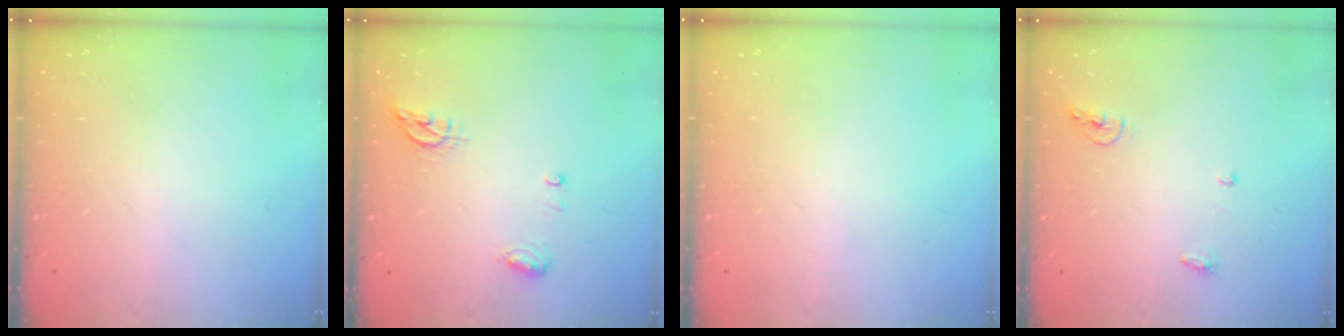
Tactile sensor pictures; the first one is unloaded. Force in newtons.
{"total": 8.4, "press": 6.9, "slide": 4.9}
{"total": 0.0}
{"total": 4.8, "press": 4.7, "slide": 0.8}